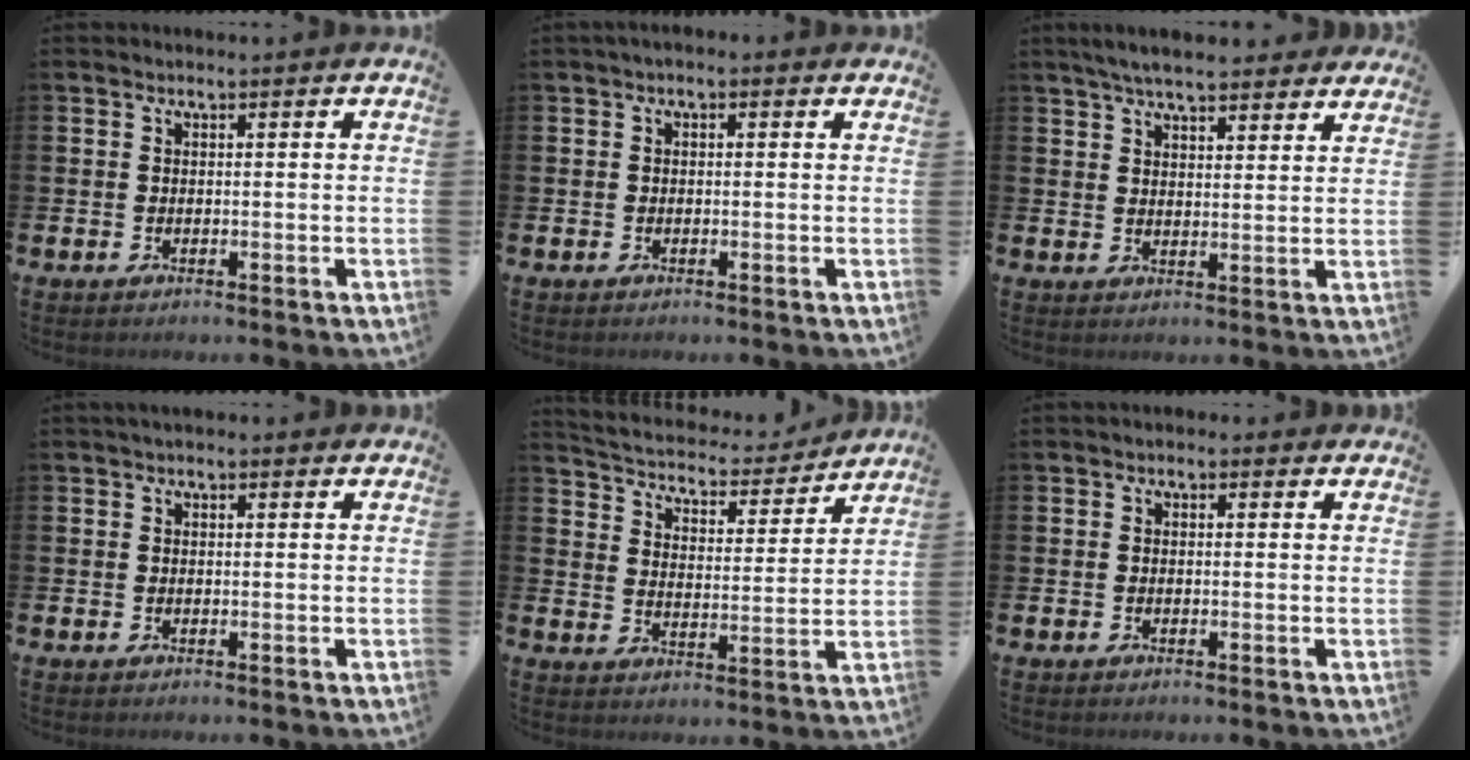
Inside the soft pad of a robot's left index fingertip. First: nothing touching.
{"total": 0.7, "force": [-0.2, 0.5, 0.4], "torque": [-0.005, 0.004, -0.007]}
{"total": 5.7, "force": [5.4, 1.0, 1.7], "torque": [-0.045, -0.017, 0.097]}
{"total": 1.0, "force": [0.8, 0.4, 0.4], "torque": [0.003, 0.002, 0.011]}
{"total": 5.2, "force": [5.0, 1.2, 0.7], "torque": [-0.035, -0.046, 0.079]}
{"total": 0.6, "force": [0.2, 0.5, 0.2], "torque": [-0.002, 0.006, 0.001]}